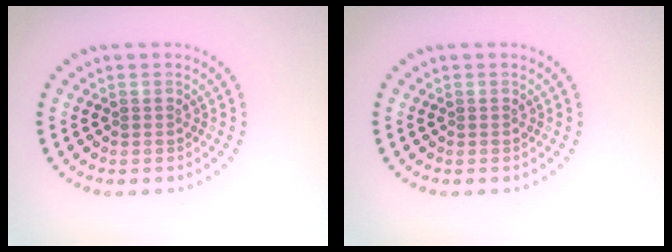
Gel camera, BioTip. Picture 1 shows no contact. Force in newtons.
{"total": 0.0}